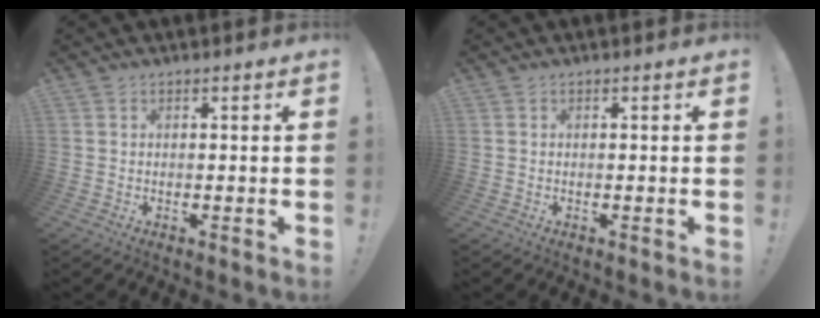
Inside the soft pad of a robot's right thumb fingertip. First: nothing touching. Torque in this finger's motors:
{"motor_torque": [0.15, -0.06, -0.03, 0.03, 0.05]}